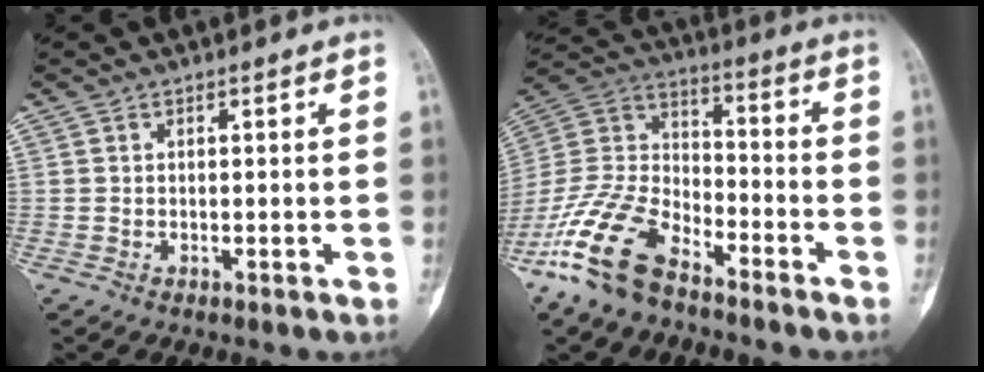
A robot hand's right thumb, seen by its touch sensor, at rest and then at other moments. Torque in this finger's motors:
{"motor_torque": [1.41, 0.63, 1.32, -1.45, 0.16]}